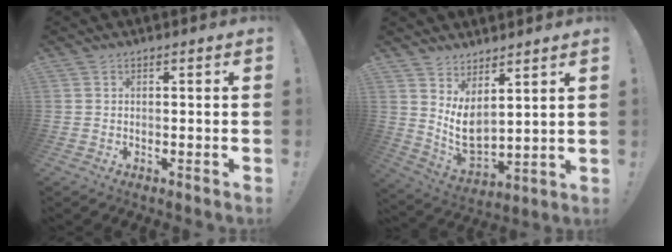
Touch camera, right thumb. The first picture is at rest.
{"total": 8.1, "force": [4.2, 4.6, 5.2], "torque": [-0.096, -0.057, 0.084]}